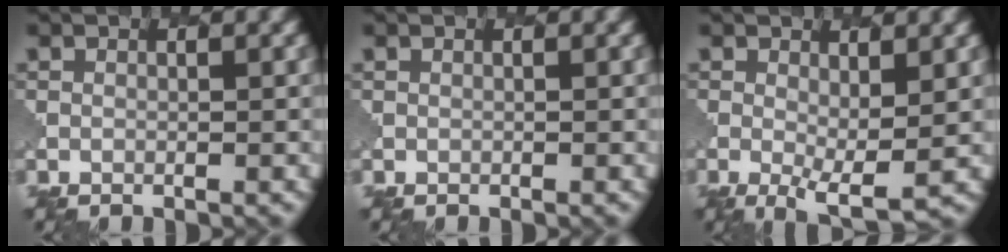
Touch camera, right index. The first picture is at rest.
{"total": 0.0}
{"total": 3.6, "force": [0.0, 1.3, 3.4], "torque": [-0.061, -0.016, 0.004]}